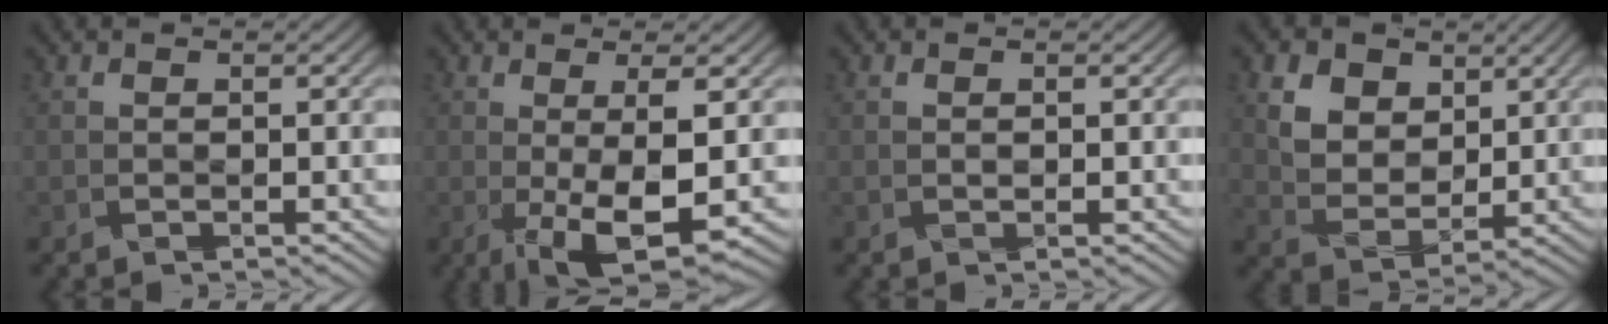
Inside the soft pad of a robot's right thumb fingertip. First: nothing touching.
{"total": 8.3, "force": [-1.2, 2.0, 8.0], "torque": [-0.140, -0.005, -0.015]}
{"total": 0.7, "force": [0.1, 0.2, 0.6], "torque": [-0.013, -0.001, 0.001]}
{"total": 7.4, "force": [3.6, 5.2, 3.9], "torque": [-0.105, -0.015, 0.065]}